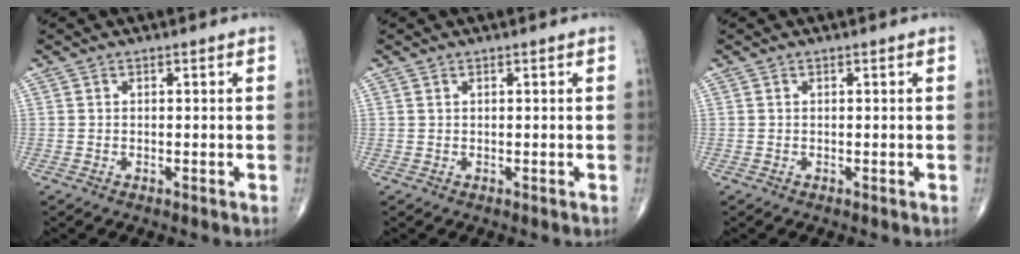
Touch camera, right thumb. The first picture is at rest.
{"total": 0.0}
{"total": 0.0}